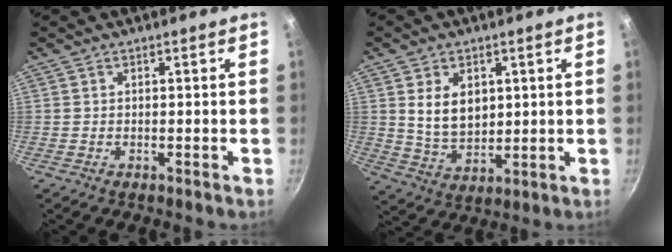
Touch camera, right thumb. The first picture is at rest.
{"total": 8.8, "force": [2.3, 6.0, 6.0], "torque": [-0.088, -0.021, 0.054]}